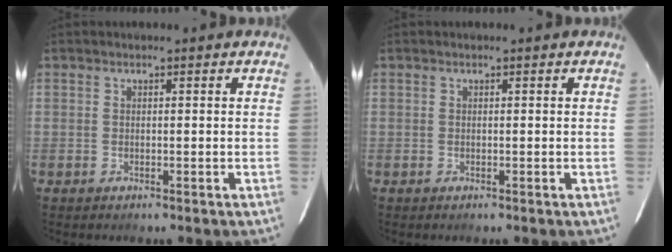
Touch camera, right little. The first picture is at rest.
{"total": 0.0}